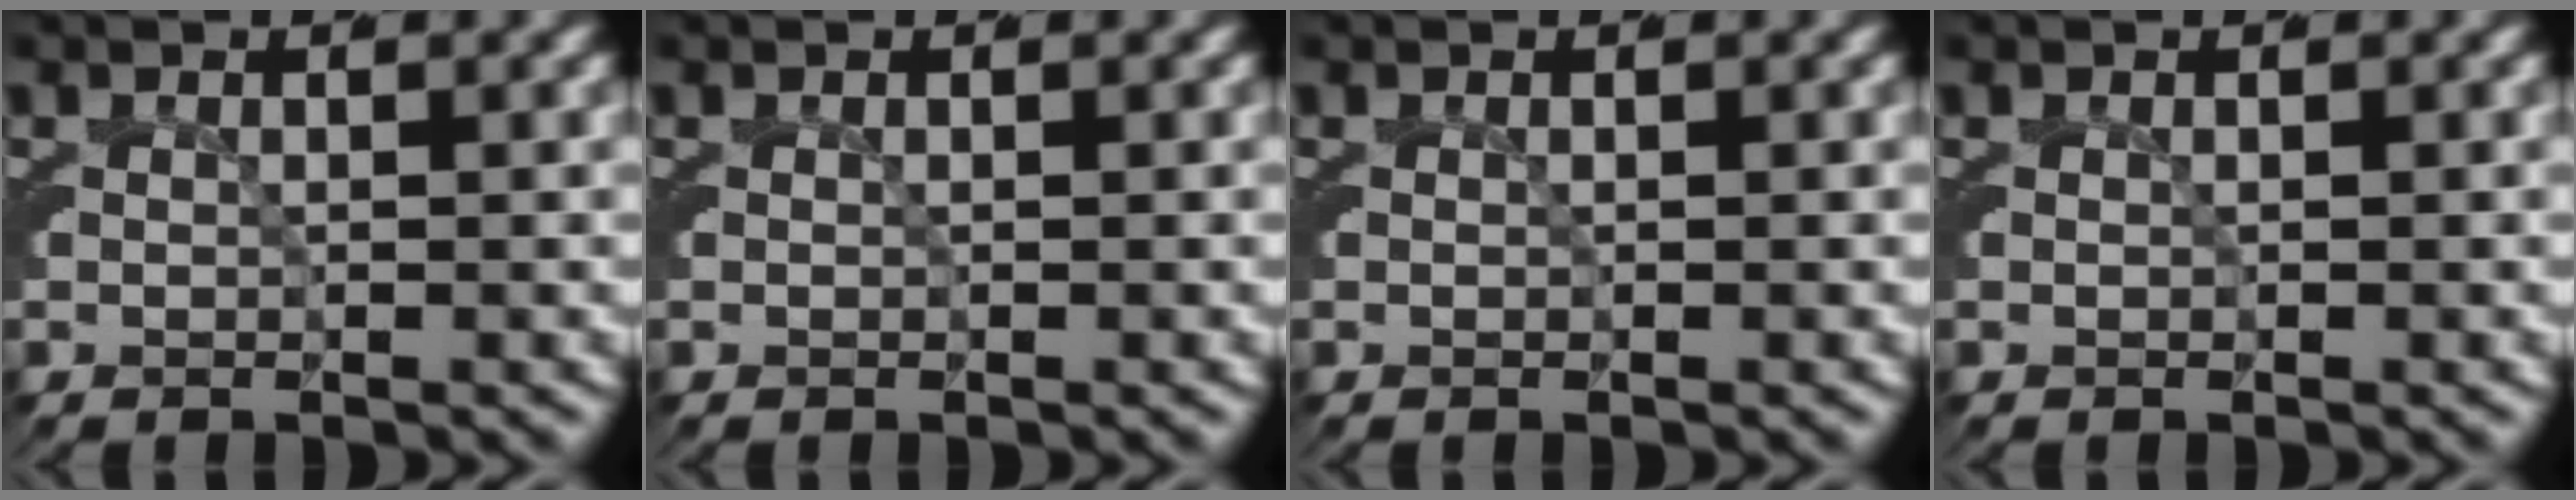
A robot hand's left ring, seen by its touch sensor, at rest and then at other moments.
{"total": 0.0}
{"total": 0.0}
{"total": 0.0}